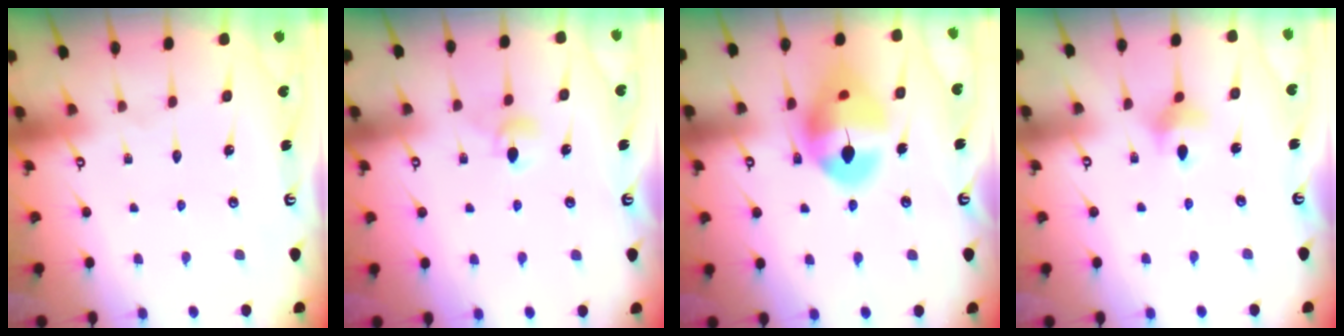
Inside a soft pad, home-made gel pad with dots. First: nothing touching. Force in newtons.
{"total": 5.0, "press": 5.0, "slide": 0.6}
{"total": 15.6, "press": 15.5, "slide": 1.8}
{"total": 5.8, "press": 5.8, "slide": 0.6}